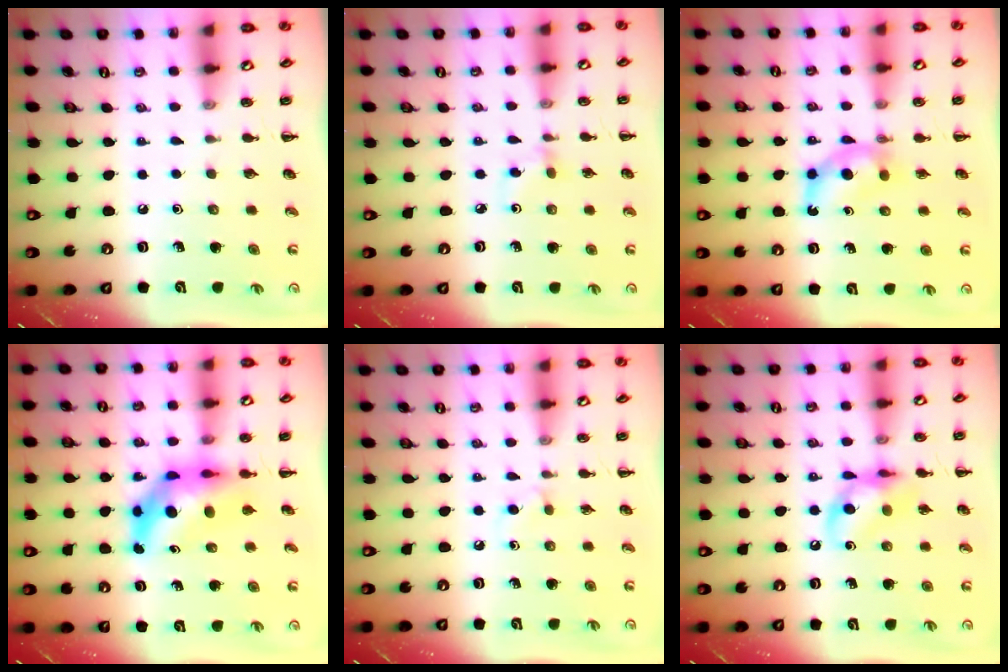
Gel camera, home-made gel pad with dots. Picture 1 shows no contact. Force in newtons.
{"total": 3.0, "press": 2.8, "slide": 1.1}
{"total": 5.2, "press": 5.1, "slide": 1.0}
{"total": 7.3, "press": 7.0, "slide": 2.3}
{"total": 2.2, "press": 2.0, "slide": 1.0}
{"total": 13.1, "press": 12.9, "slide": 2.4}